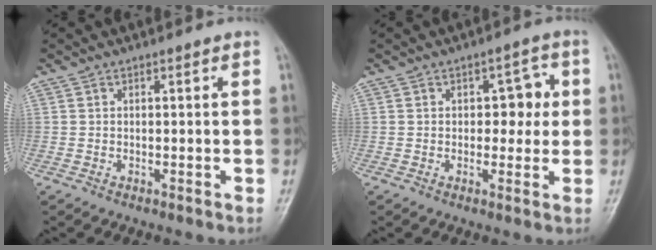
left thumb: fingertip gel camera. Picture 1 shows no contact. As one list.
[{"total": 5.1, "force": [0.7, 3.5, 3.7], "torque": [-0.011, 0.004, 0.003]}]